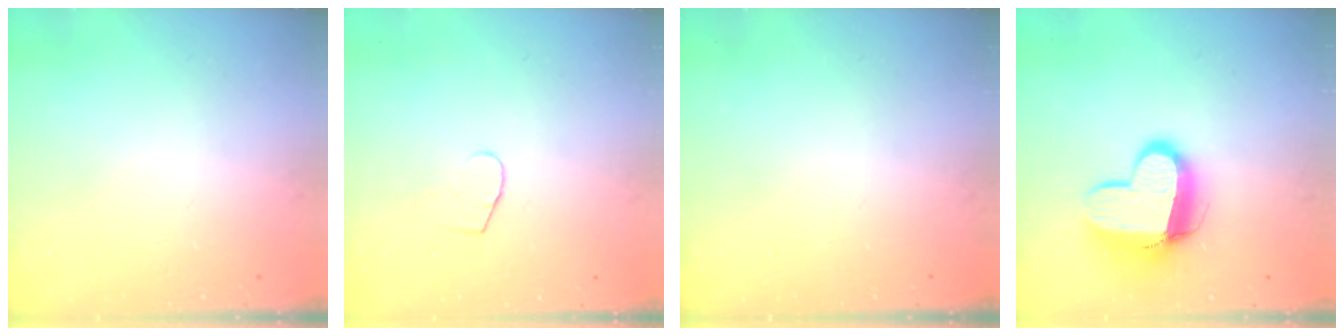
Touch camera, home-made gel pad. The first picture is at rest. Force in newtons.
{"total": 4.6, "press": 4.6, "slide": 0.4}
{"total": 0.0}
{"total": 12.9, "press": 12.8, "slide": 1.4}